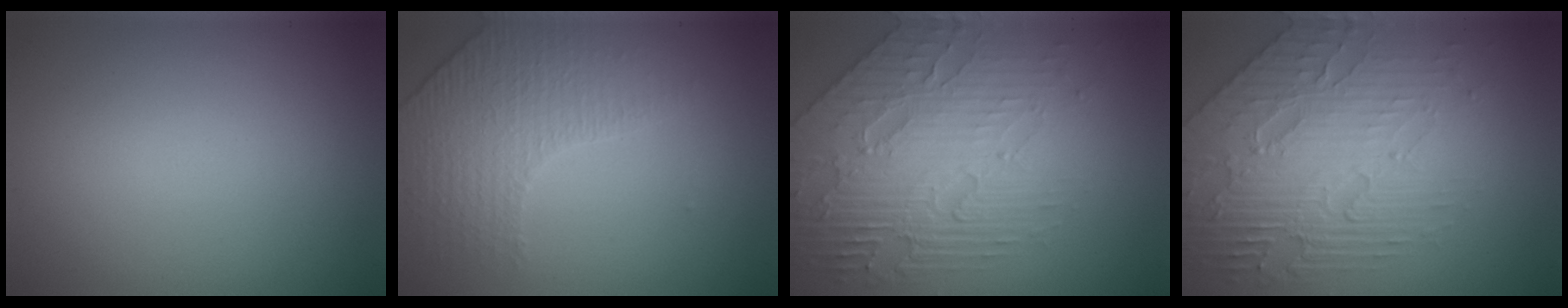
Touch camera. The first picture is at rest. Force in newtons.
{"total": 4.4, "press": 3.1, "slide": 3.2}
{"total": 7.3, "press": 5.5, "slide": 4.8}
{"total": 7.3, "press": 5.5, "slide": 4.8}